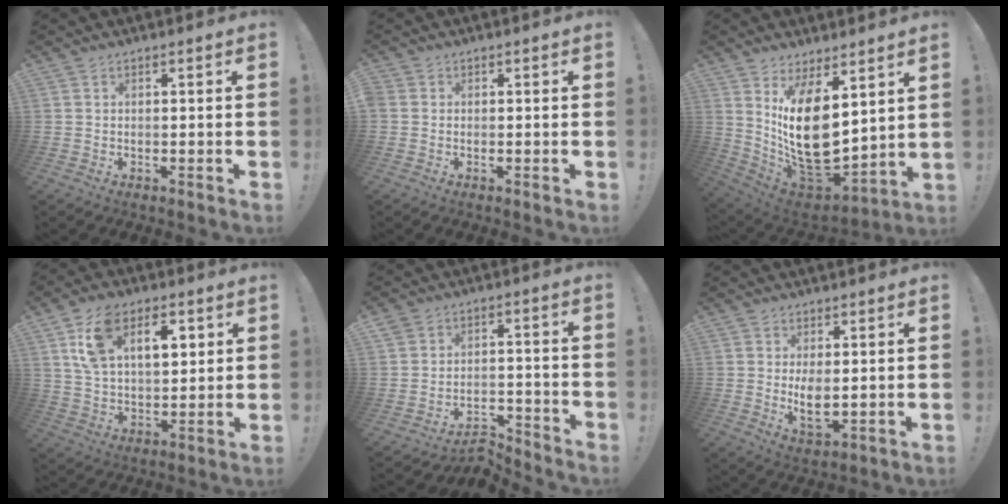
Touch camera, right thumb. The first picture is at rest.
{"total": 1.2, "force": [-0.1, 1.1, 0.5], "torque": [-0.010, 0.003, -0.001]}
{"total": 19.2, "force": [5.0, 10.9, 15.0], "torque": [-0.262, -0.062, 0.102]}
{"total": 15.3, "force": [6.9, 9.2, 10.2], "torque": [-0.157, -0.011, 0.124]}
{"total": 6.2, "force": [-5.1, 2.7, 2.2], "torque": [-0.019, 0.027, -0.088]}
{"total": 5.9, "force": [1.4, 3.4, 4.6], "torque": [-0.052, -0.023, 0.025]}